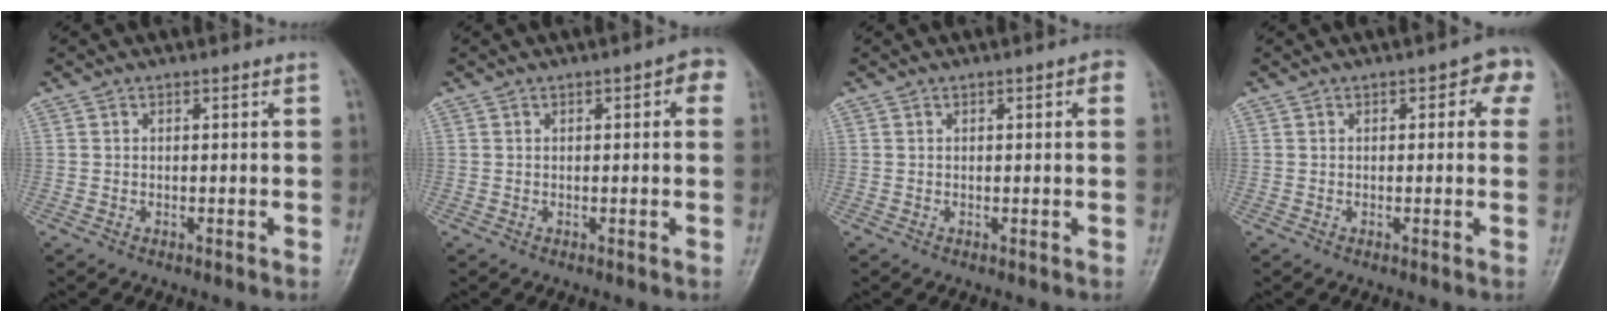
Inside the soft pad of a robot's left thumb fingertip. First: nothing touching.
{"total": 4.0, "force": [1.2, 1.6, 3.5], "torque": [-0.030, 0.010, 0.006]}
{"total": 2.6, "force": [0.9, 0.9, 2.3], "torque": [-0.024, 0.005, 0.007]}
{"total": 5.5, "force": [1.7, 2.7, 4.4], "torque": [-0.016, 0.006, 0.007]}